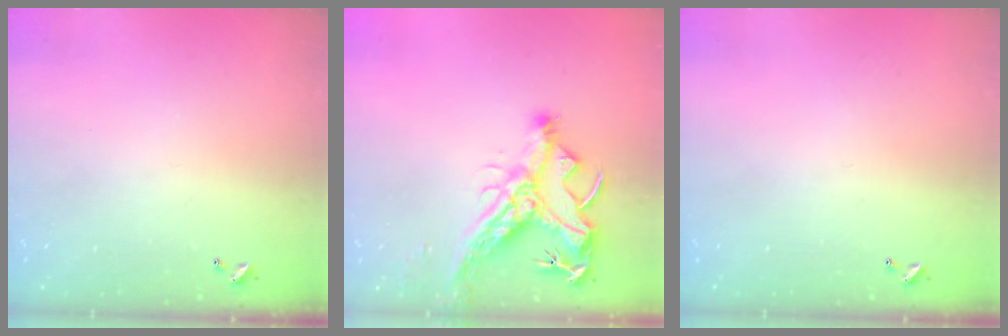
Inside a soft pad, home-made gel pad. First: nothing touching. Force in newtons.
{"total": 14.5, "press": 14.4, "slide": 1.9}
{"total": 0.0}